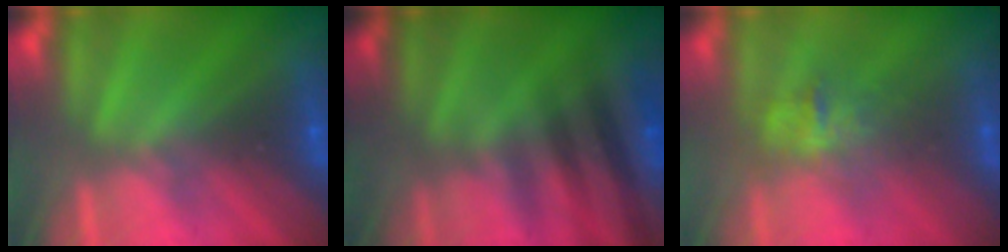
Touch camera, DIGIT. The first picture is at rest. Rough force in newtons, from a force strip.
{"total": 2.9}
{"total": 2.7}